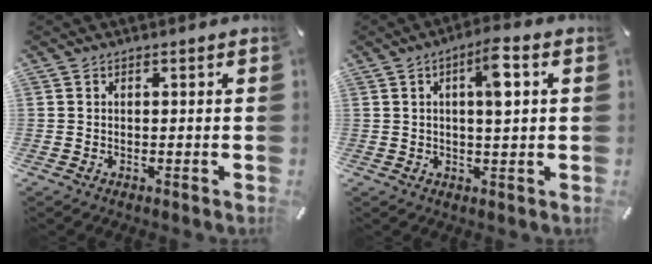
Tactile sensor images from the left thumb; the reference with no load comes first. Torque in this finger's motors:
{"motor_torque": [0.25, -0.19, 0.34, 0.12, 0.04]}